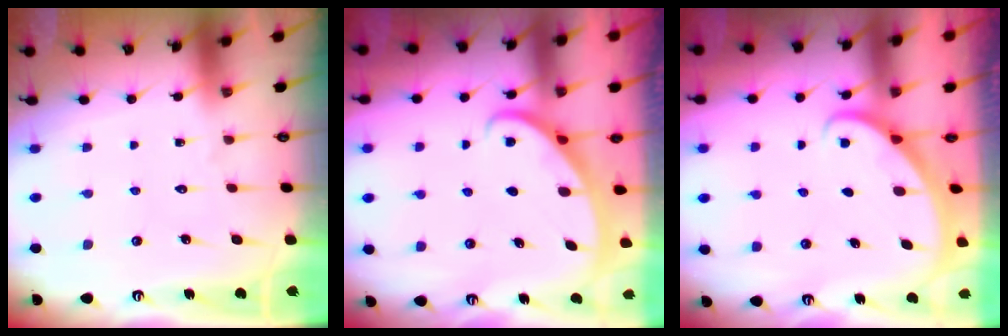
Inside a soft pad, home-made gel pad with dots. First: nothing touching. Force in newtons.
{"total": 2.8, "press": 2.8, "slide": 0.1}
{"total": 1.9, "press": 1.9, "slide": 0.1}